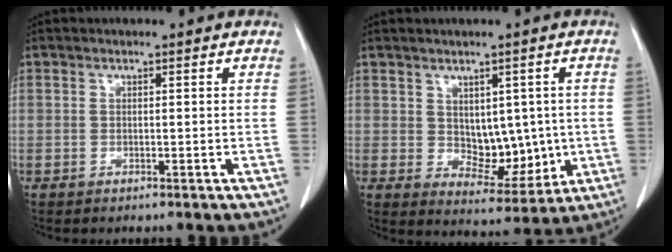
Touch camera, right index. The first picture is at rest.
{"total": 7.9, "force": [0.2, 4.8, 6.3], "torque": [-0.077, 0.000, 0.024]}